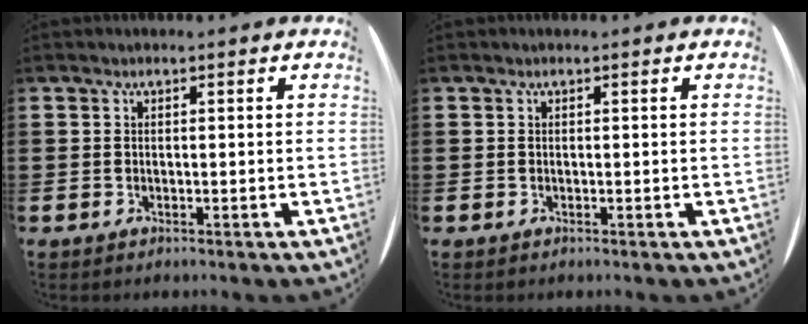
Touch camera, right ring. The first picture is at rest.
{"total": 0.0}